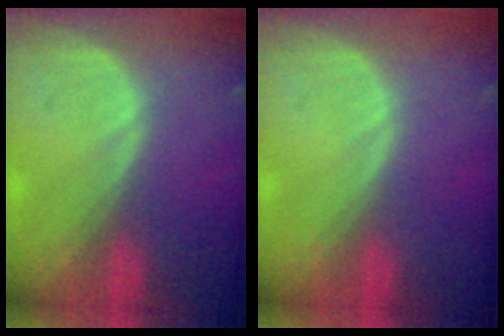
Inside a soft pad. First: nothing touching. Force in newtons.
{"total": 0.0}